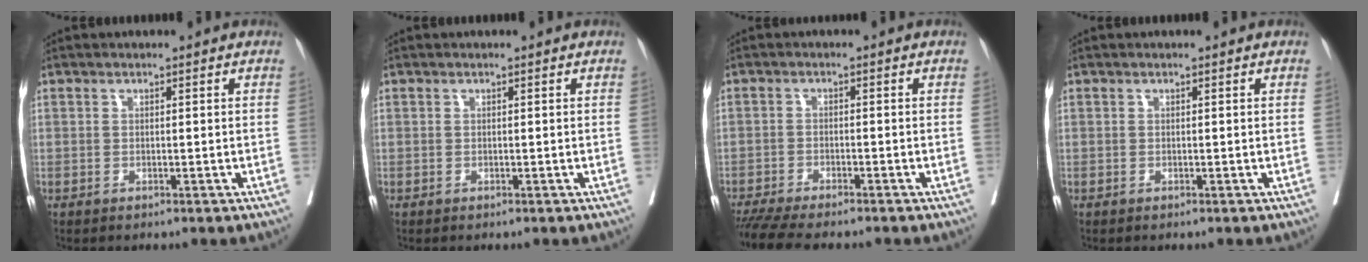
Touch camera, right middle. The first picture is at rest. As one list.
[{"total": 0.0}, {"total": 9.6, "force": [-8.3, 1.0, 4.6], "torque": [-0.061, -0.014, -0.131]}, {"total": 0.0}]